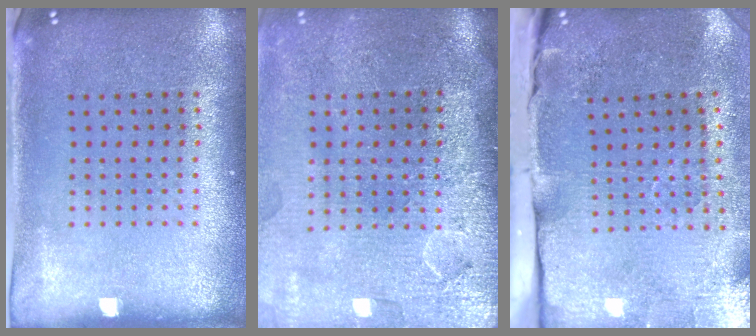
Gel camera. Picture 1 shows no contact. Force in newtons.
{"total": 4.3, "press": 3.7, "slide": 2.2}
{"total": 4.8, "press": 3.9, "slide": 2.8}